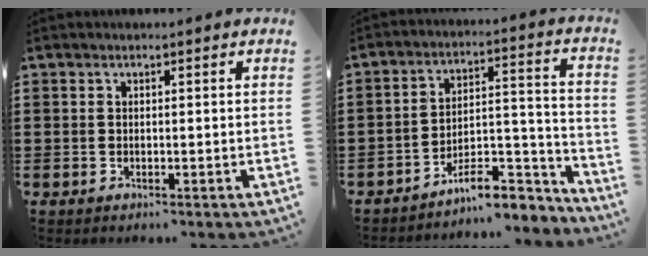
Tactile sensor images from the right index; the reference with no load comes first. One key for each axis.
{"total": 9.3, "fx": -7.8, "fy": 2.9, "fz": 4.1, "tx": -0.050, "ty": 0.030, "tz": -0.144}